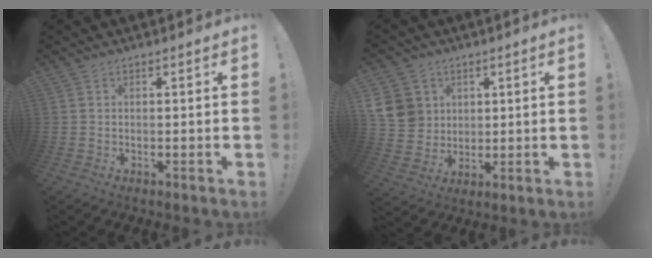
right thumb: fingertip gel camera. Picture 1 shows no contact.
{"total": 10.6, "force": [3.8, 9.4, 3.3], "torque": [-0.053, -0.023, 0.078]}